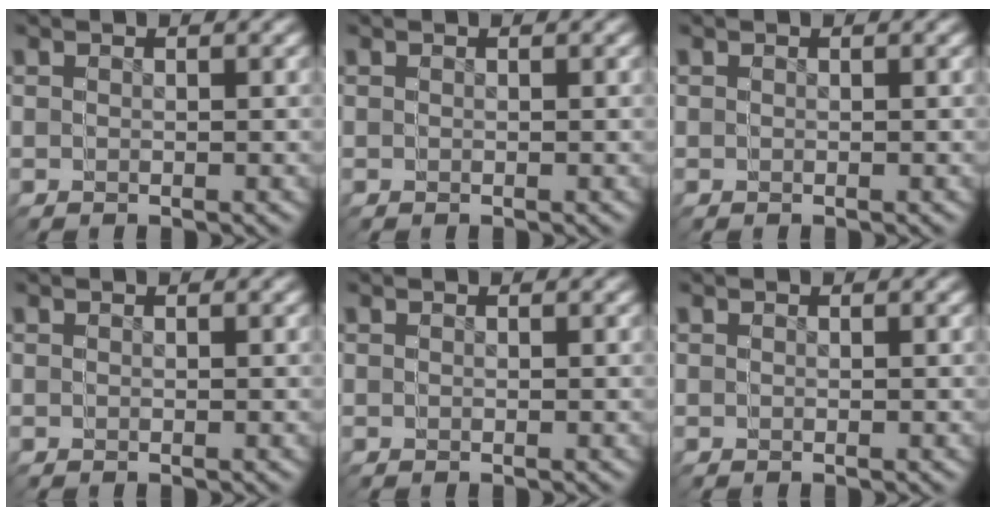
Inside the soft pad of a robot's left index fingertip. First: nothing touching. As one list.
[{"total": 0.0}, {"total": 0.0}, {"total": 0.0}, {"total": 0.0}, {"total": 0.0}]